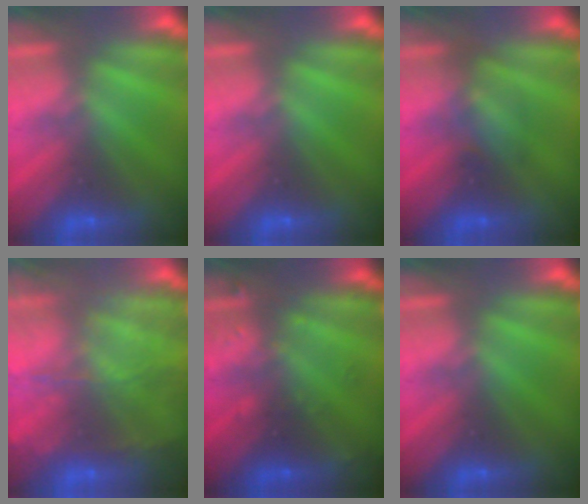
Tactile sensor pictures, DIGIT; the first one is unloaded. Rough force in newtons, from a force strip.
{"total": 0.0}
{"total": 2.4}
{"total": 8.2}
{"total": 2.4}
{"total": 0.0}